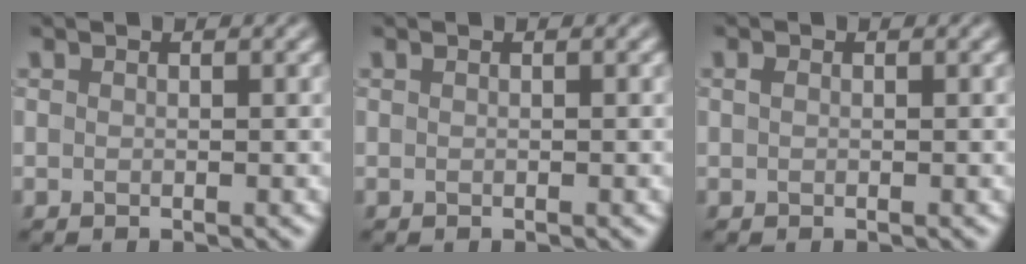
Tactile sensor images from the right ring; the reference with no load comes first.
{"total": 0.0}
{"total": 0.5, "force": [0.1, 0.4, 0.4], "torque": [-0.007, 0.000, 0.003]}